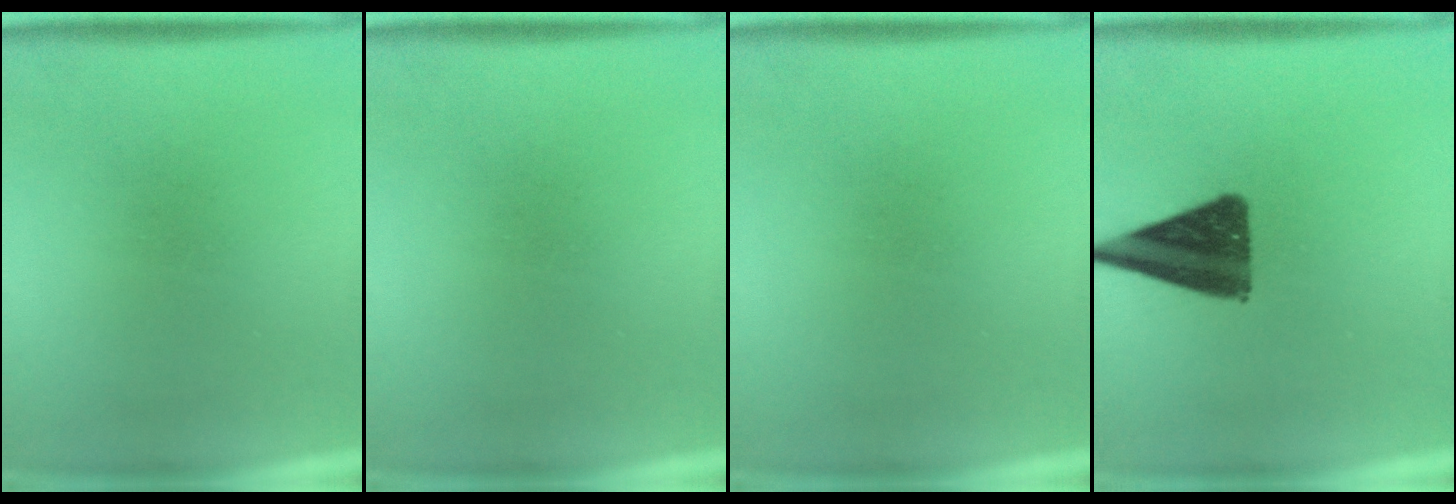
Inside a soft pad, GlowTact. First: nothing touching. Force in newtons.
{"total": 0.0}
{"total": 0.0}
{"total": 13.2}